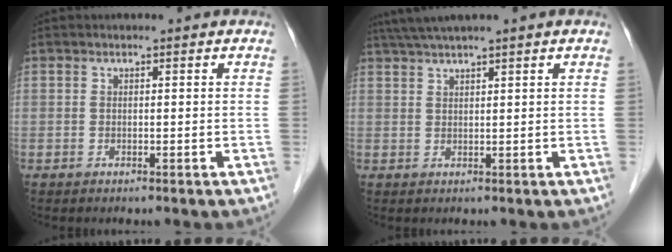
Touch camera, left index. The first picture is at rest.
{"total": 5.3, "force": [4.3, -0.7, 3.0], "torque": [-0.057, 0.033, 0.079]}